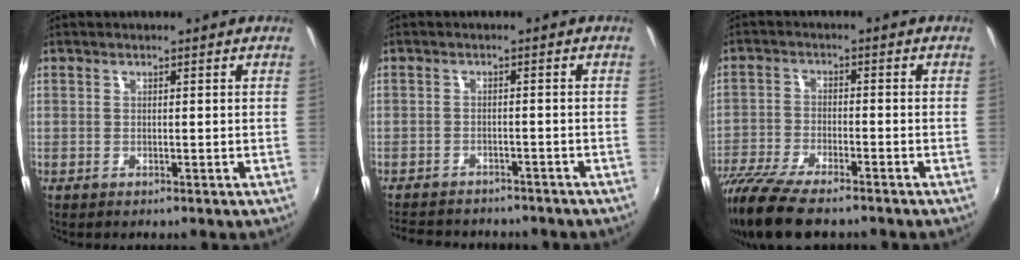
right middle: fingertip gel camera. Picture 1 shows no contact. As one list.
[{"total": 11.6, "force": [-9.8, 4.5, 4.3], "torque": [-0.103, -0.015, -0.139]}, {"total": 13.9, "force": [-11.1, 3.6, 7.5], "torque": [-0.178, -0.047, -0.204]}]